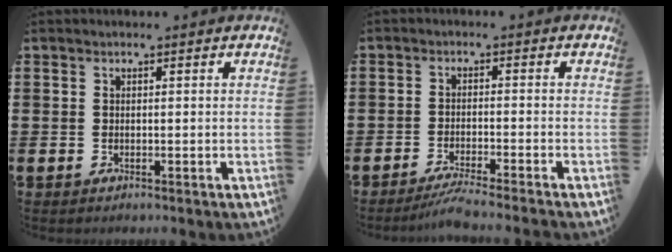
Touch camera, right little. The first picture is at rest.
{"total": 2.9, "force": [-2.4, -0.2, 1.6], "torque": [-0.026, 0.000, -0.045]}